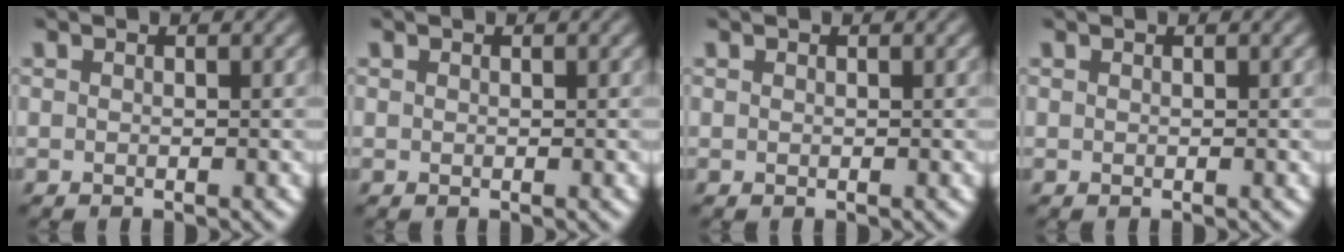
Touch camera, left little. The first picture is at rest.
{"total": 0.0}
{"total": 0.0}
{"total": 0.0}